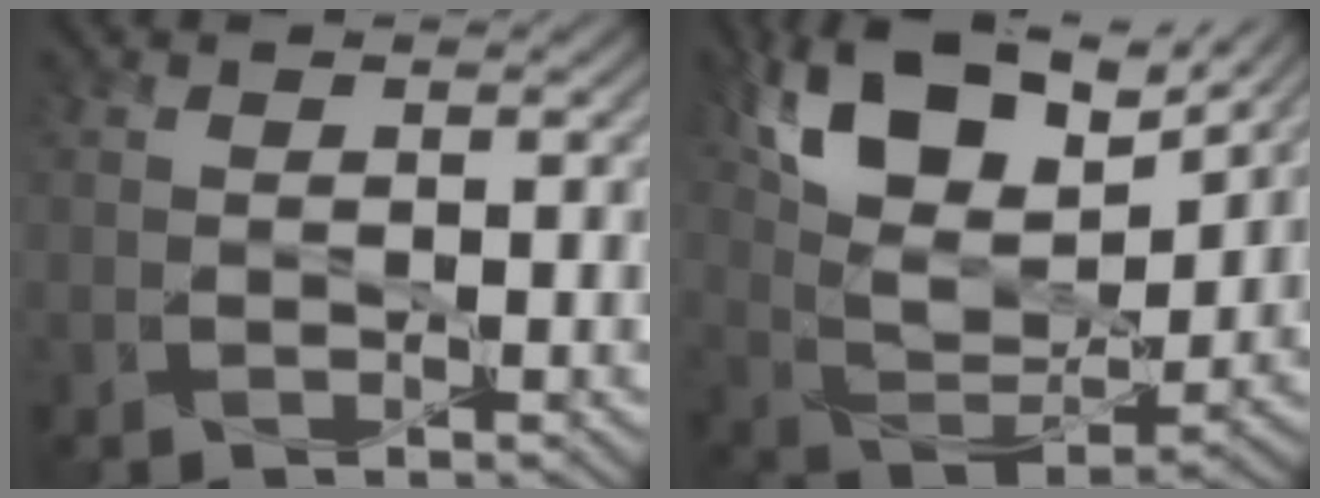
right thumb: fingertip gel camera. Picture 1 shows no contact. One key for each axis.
{"total": 16.0, "fx": 9.7, "fy": 7.3, "fz": 10.4, "tx": -0.229, "ty": 0.011, "tz": 0.167}